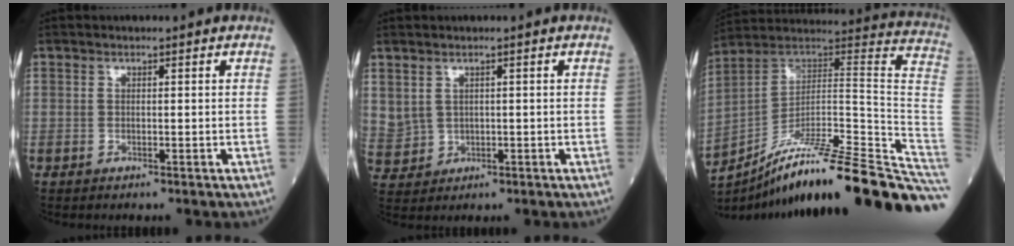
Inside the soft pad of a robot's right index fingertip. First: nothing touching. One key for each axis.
{"total": 9.4, "fx": 2.2, "fy": 8.2, "fz": 4.1, "tx": -0.151, "ty": 0.021, "tz": 0.065}
{"total": 31.8, "fx": -23.3, "fy": 0.6, "fz": 21.6, "tx": -0.183, "ty": 0.009, "tz": -0.345}